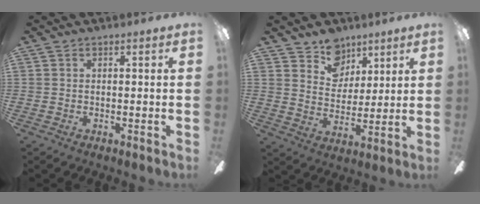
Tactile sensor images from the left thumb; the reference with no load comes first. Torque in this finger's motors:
{"motor_torque": [0.29, -0.21, 0.03, -0.32, -0.02]}